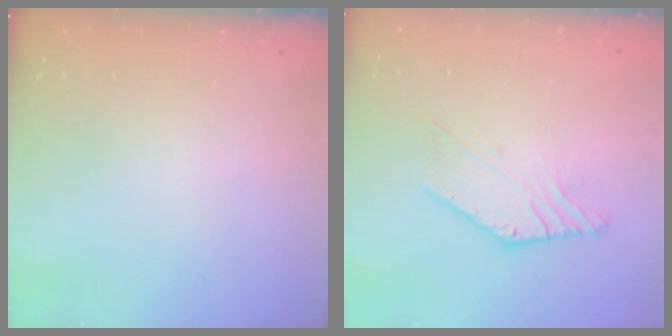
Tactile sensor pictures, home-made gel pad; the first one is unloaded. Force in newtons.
{"total": 3.1, "press": 3.1, "slide": 0.2}